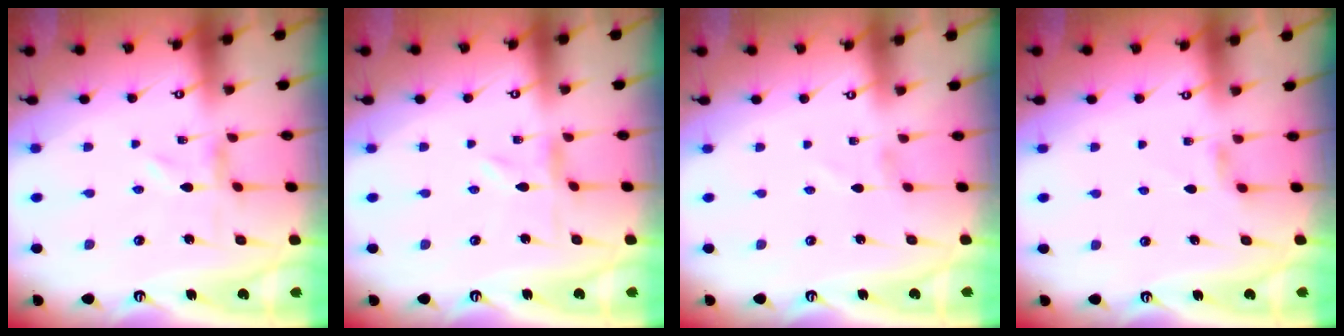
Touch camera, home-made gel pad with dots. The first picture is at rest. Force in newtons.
{"total": 0.0}
{"total": 1.4, "press": 1.4, "slide": 0.2}
{"total": 2.9, "press": 2.8, "slide": 0.4}